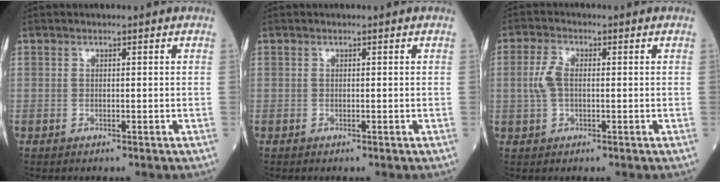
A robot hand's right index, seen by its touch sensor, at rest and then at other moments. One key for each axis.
{"total": 0.0}
{"total": 3.7, "fx": 0.0, "fy": 1.9, "fz": 3.2, "tx": -0.089, "ty": 0.009, "tz": -0.002}